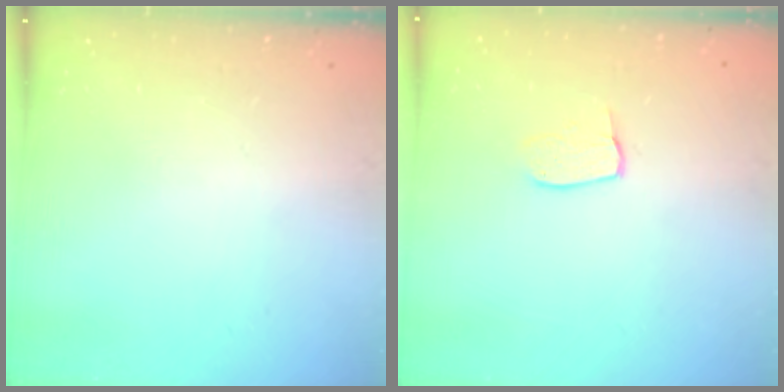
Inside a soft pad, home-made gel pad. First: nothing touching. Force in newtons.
{"total": 5.2, "press": 5.2, "slide": 0.3}